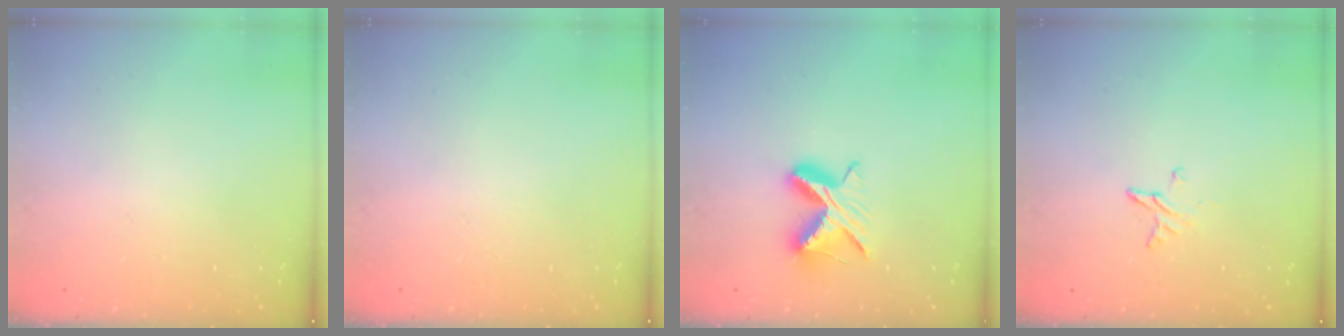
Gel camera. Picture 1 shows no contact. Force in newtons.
{"total": 0.0}
{"total": 8.9, "press": 8.9, "slide": 0.3}
{"total": 3.5, "press": 3.5, "slide": 0.3}